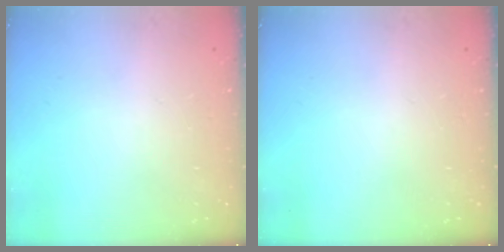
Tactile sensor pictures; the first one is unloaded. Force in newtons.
{"total": 0.0}